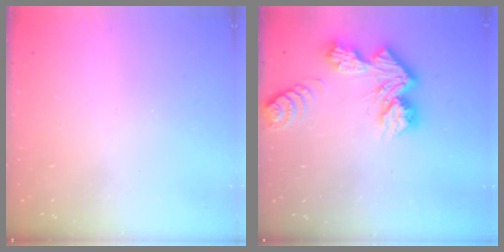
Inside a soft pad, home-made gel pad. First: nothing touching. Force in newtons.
{"total": 12.2, "press": 12.1, "slide": 1.0}